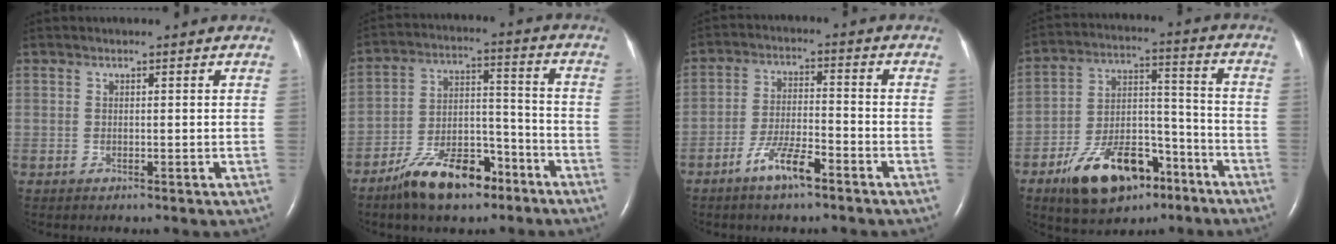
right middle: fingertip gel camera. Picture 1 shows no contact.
{"total": 11.9, "force": [-8.2, 4.8, 7.1], "torque": [-0.124, 0.010, -0.144]}
{"total": 6.6, "force": [-4.4, 1.1, 4.8], "torque": [-0.094, -0.003, -0.081]}
{"total": 15.2, "force": [-9.3, 7.2, 9.7], "torque": [-0.163, 0.017, -0.150]}